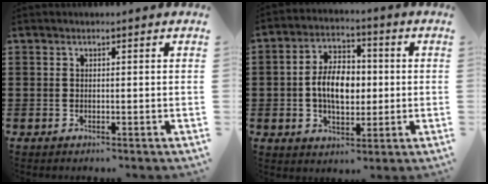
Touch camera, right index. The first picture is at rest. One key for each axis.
{"total": 7.6, "fx": -0.3, "fy": 4.8, "fz": 5.8, "tx": -0.112, "ty": 0.005, "tz": -0.013}